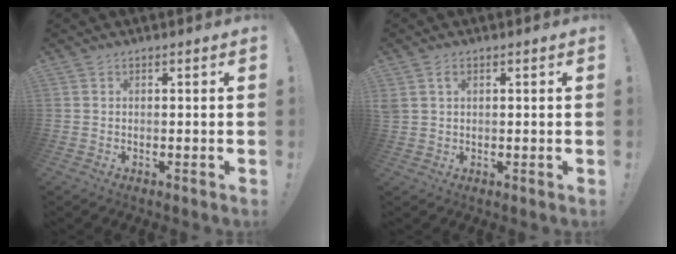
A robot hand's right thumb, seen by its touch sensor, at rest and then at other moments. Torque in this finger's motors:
{"motor_torque": [0.84, 0.28, 0.17, 0.18, 0.04]}